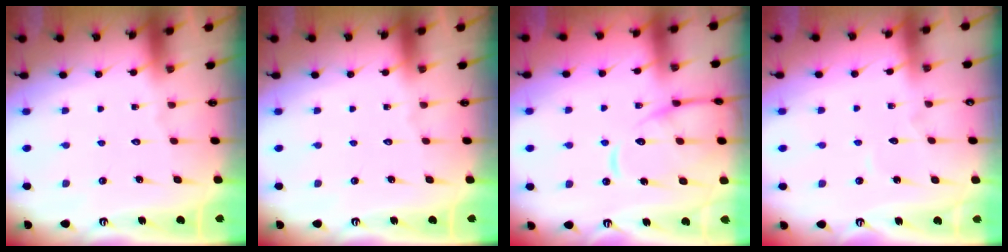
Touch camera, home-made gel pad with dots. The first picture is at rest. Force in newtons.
{"total": 0.0}
{"total": 12.3, "press": 12.2, "slide": 1.3}
{"total": 3.9, "press": 3.8, "slide": 0.4}